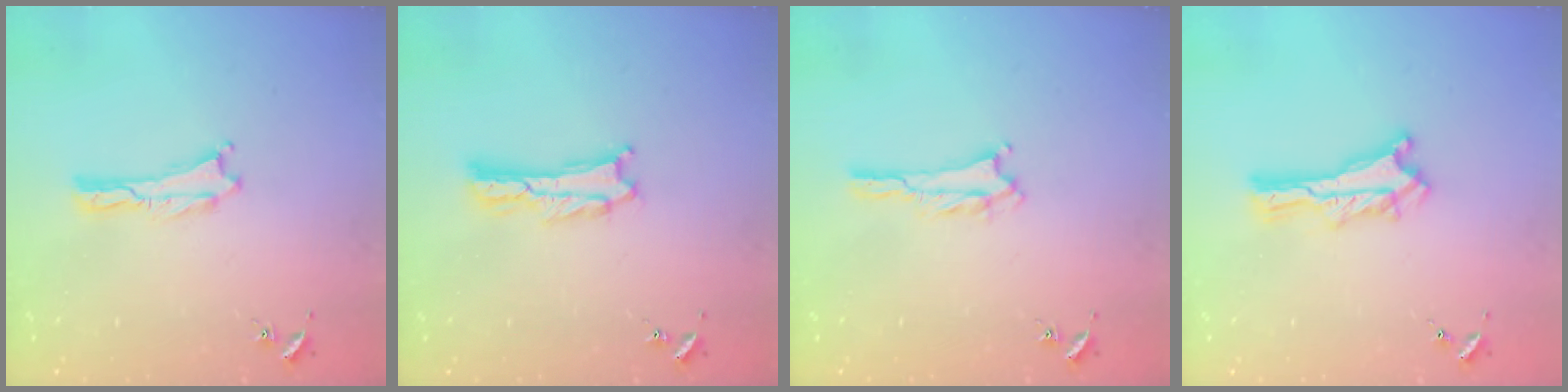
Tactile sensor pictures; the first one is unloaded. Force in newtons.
{"total": 1.6, "press": 1.6, "slide": 0.2}
{"total": 2.1, "press": 2.1, "slide": 0.3}
{"total": 1.4, "press": 1.4, "slide": 0.2}